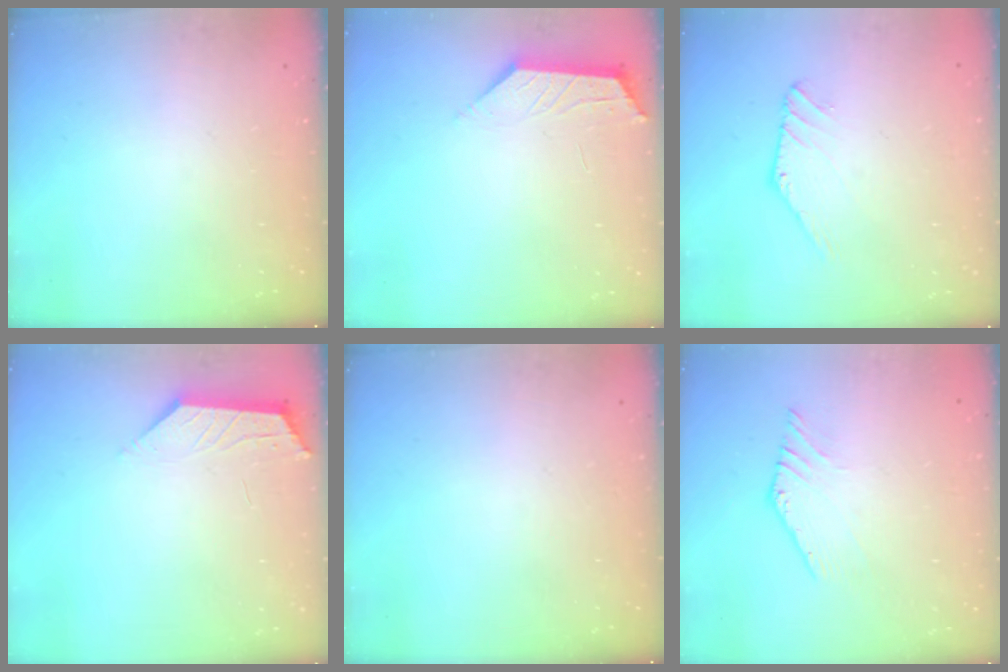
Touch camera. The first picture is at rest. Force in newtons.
{"total": 1.8, "press": 1.7, "slide": 0.4}
{"total": 1.4, "press": 1.4, "slide": 0.0}
{"total": 1.8, "press": 1.7, "slide": 0.3}
{"total": 0.0}
{"total": 2.1, "press": 2.1, "slide": 0.2}